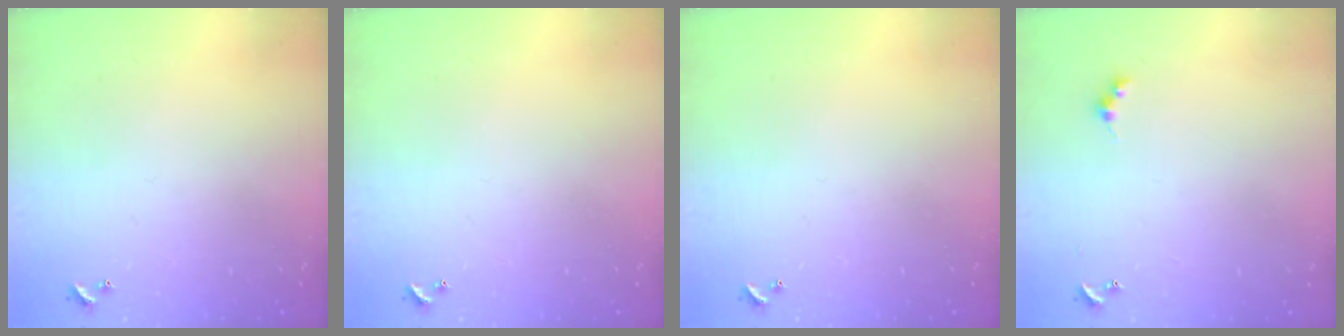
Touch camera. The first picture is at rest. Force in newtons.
{"total": 0.0}
{"total": 0.0}
{"total": 2.6, "press": 2.6, "slide": 0.5}